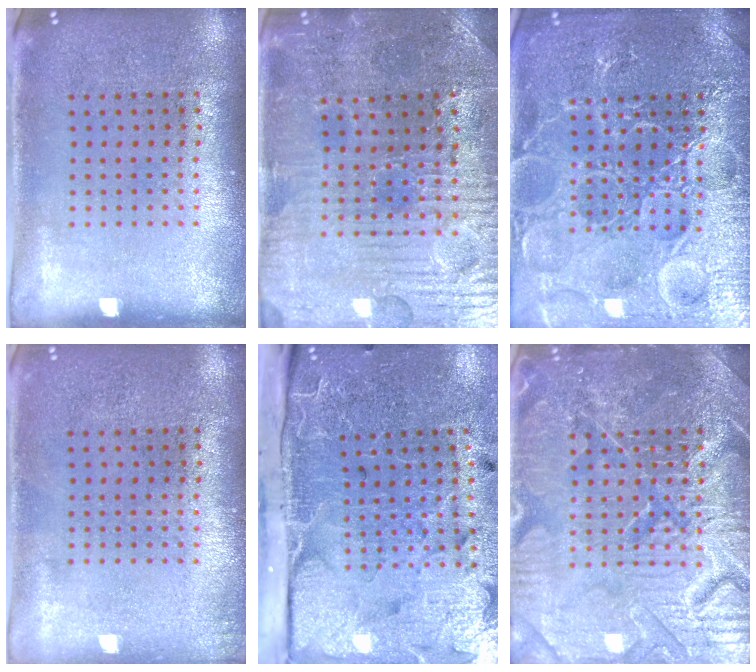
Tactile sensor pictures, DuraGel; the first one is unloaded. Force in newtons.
{"total": 3.7, "press": 3.7, "slide": 0.5}
{"total": 7.4, "press": 7.3, "slide": 0.9}
{"total": 0.5, "press": 0.5, "slide": 0.1}
{"total": 4.8, "press": 3.9, "slide": 2.8}
{"total": 7.9, "press": 7.8, "slide": 1.1}